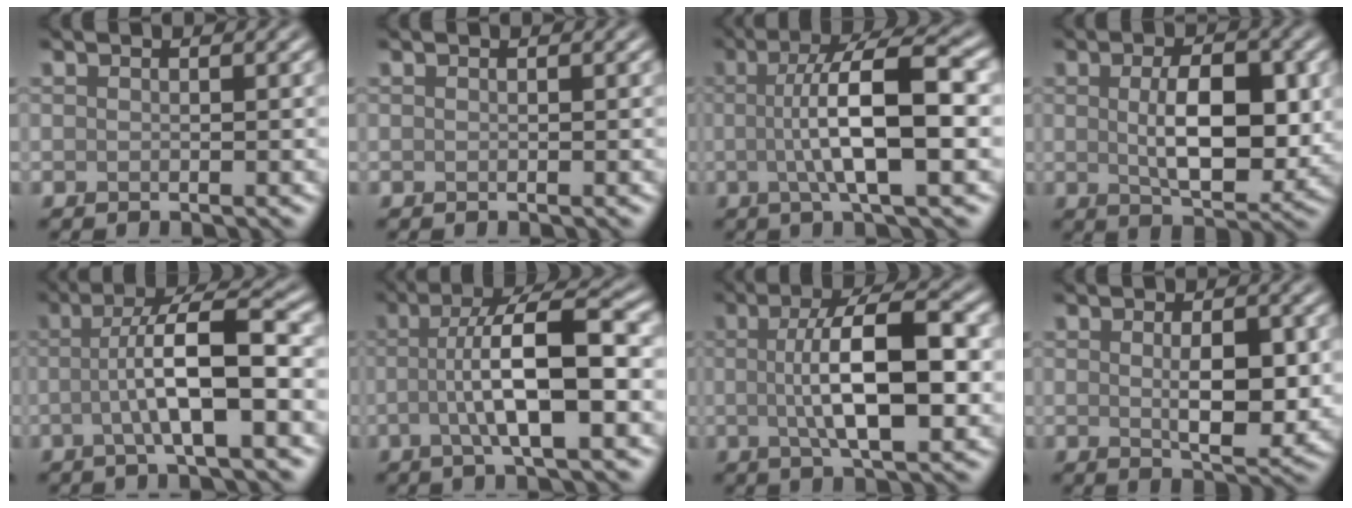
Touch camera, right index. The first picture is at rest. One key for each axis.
{"total": 0.0}
{"total": 8.4, "fx": 0.1, "fy": 2.0, "fz": 8.2, "tx": -0.126, "ty": 0.005, "tz": -0.002}
{"total": 6.9, "fx": 0.3, "fy": 3.4, "fz": 6.0, "tx": -0.101, "ty": -0.007, "tz": 0.011}
{"total": 6.8, "fx": -0.7, "fy": 1.3, "fz": 6.7, "tx": -0.109, "ty": 0.016, "tz": -0.019}
{"total": 7.8, "fx": -0.7, "fy": 1.7, "fz": 7.6, "tx": -0.121, "ty": 0.013, "tz": -0.016}
{"total": 8.8, "fx": 0.2, "fy": 2.8, "fz": 8.3, "tx": -0.133, "ty": 0.005, "tz": 0.000}
{"total": 4.7, "fx": 0.0, "fy": 2.1, "fz": 4.2, "tx": -0.068, "ty": -0.008, "tz": 0.006}